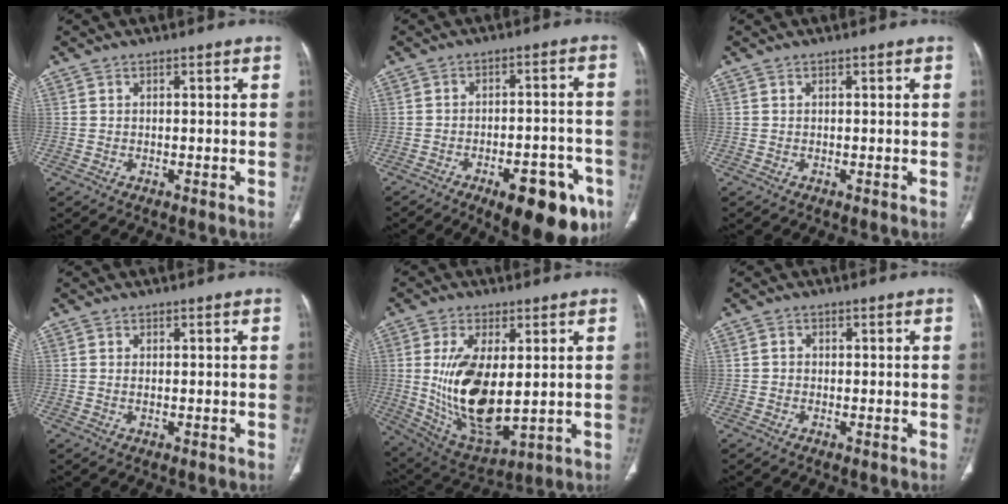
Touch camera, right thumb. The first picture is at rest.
{"total": 15.2, "force": [-8.0, 5.9, 11.5], "torque": [-0.108, 0.041, -0.098]}
{"total": 0.0}
{"total": 0.6, "force": [0.1, 0.2, 0.5], "torque": [-0.015, 0.001, 0.005]}
{"total": 16.7, "force": [1.1, 7.7, 14.7], "torque": [-0.273, -0.025, 0.043]}
{"total": 1.0, "force": [-0.1, 1.0, 0.3], "torque": [-0.002, 0.003, -0.004]}